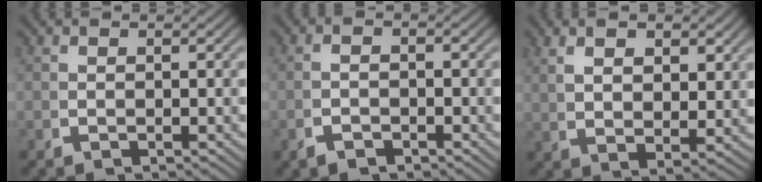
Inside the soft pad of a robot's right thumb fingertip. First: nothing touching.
{"total": 1.4, "force": [-1.2, 0.4, 0.6], "torque": [-0.011, 0.002, -0.021]}
{"total": 3.2, "force": [2.0, 0.9, 2.4], "torque": [-0.031, 0.001, 0.046]}